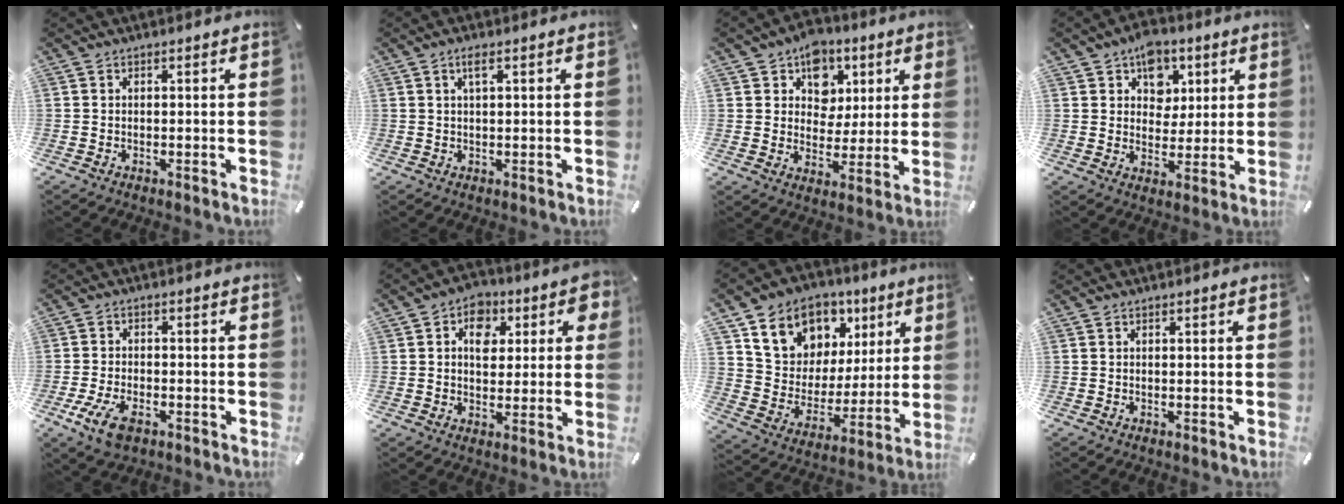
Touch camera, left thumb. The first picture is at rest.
{"total": 2.4, "force": [1.0, 0.6, 2.1], "torque": [-0.044, 0.005, 0.015]}
{"total": 10.1, "force": [3.7, 8.8, 3.2], "torque": [-0.050, -0.021, 0.070]}
{"total": 8.7, "force": [4.4, 7.0, 2.7], "torque": [-0.026, -0.021, 0.076]}
{"total": 7.2, "force": [-3.5, 4.0, 4.8], "torque": [-0.119, 0.002, -0.068]}
{"total": 9.0, "force": [2.6, 6.7, 5.3], "torque": [-0.054, -0.013, 0.037]}
{"total": 13.6, "force": [7.4, 11.0, 3.1], "torque": [-0.062, -0.048, 0.142]}
{"total": 0.0}